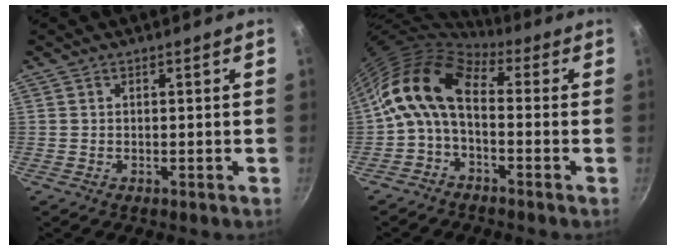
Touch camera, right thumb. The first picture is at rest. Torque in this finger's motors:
{"motor_torque": [1.67, 2.48, 0.99, -0.96, 0.24]}